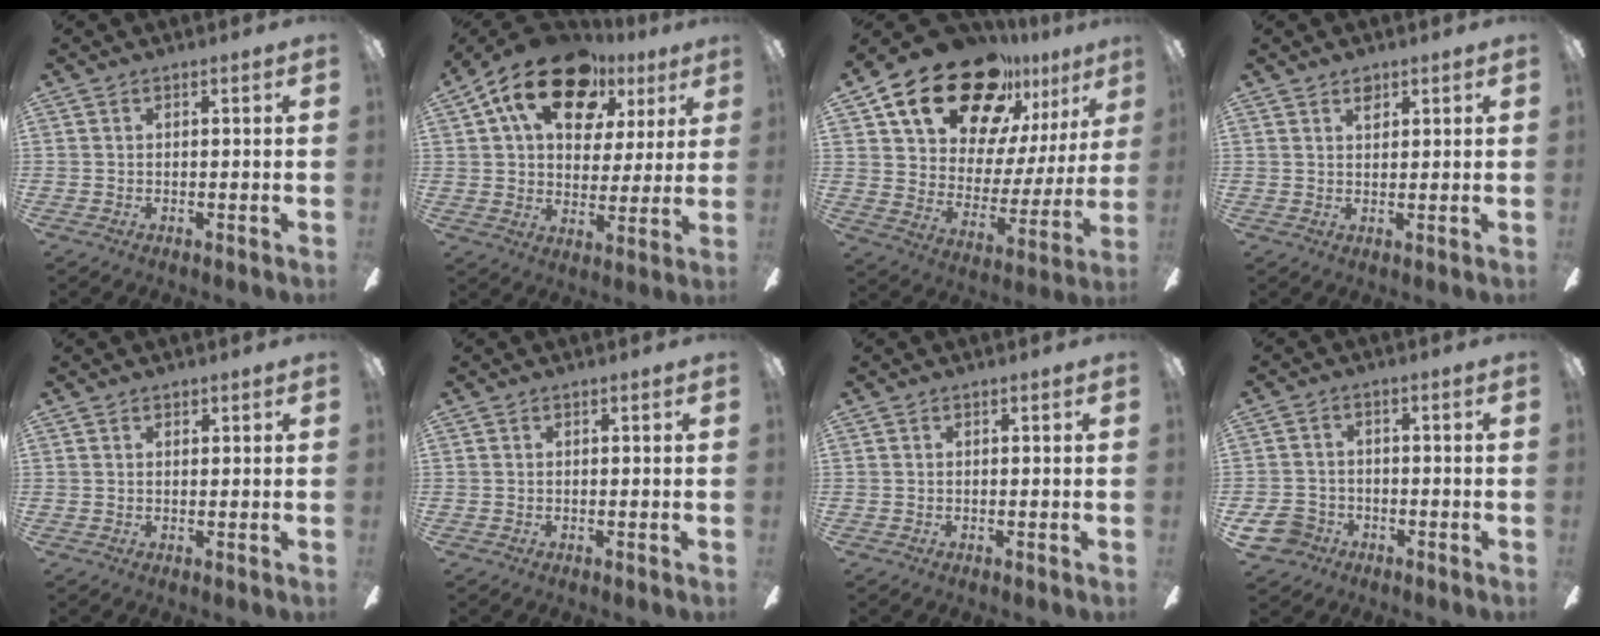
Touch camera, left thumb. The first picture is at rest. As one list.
[{"total": 18.4, "force": [10.7, 10.6, 10.5], "torque": [-0.176, -0.045, 0.187]}, {"total": 24.0, "force": [16.9, 12.8, 11.3], "torque": [-0.193, -0.107, 0.313]}, {"total": 2.4, "force": [1.7, 1.4, 0.9], "torque": [-0.005, -0.005, 0.027]}, {"total": 1.1, "force": [0.8, 0.7, 0.1], "torque": [0.005, -0.001, 0.013]}, {"total": 0.0}, {"total": 0.0}, {"total": 6.9, "force": [-3.3, 5.6, 2.4], "torque": [-0.069, 0.025, -0.064]}]